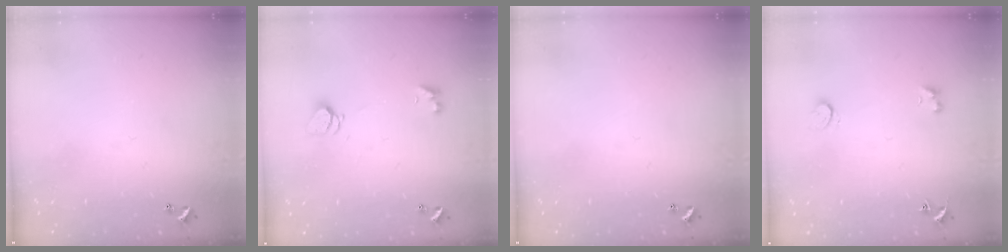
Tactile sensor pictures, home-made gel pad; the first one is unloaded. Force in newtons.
{"total": 2.5, "press": 2.5, "slide": 0.2}
{"total": 0.0}
{"total": 2.4, "press": 1.9, "slide": 1.4}